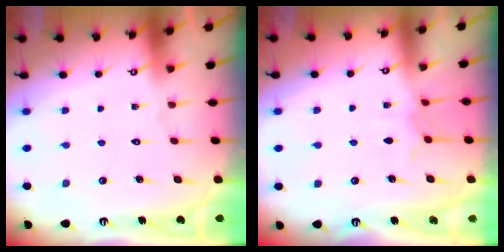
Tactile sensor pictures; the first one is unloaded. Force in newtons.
{"total": 4.7, "press": 4.7, "slide": 0.7}